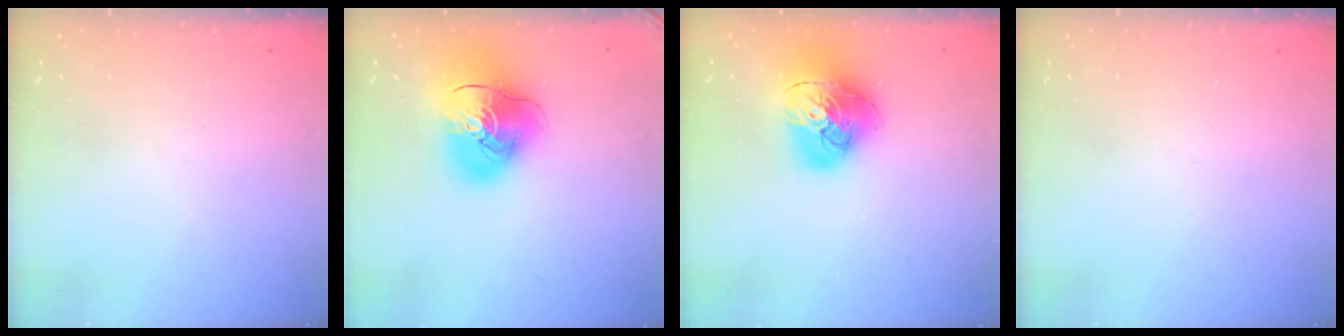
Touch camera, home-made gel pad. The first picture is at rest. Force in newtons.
{"total": 18.1, "press": 17.9, "slide": 2.7}
{"total": 18.6, "press": 18.5, "slide": 2.0}
{"total": 0.0}